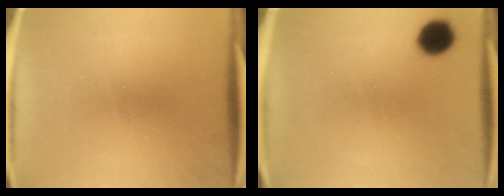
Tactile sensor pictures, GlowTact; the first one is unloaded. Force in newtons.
{"total": 6.7}